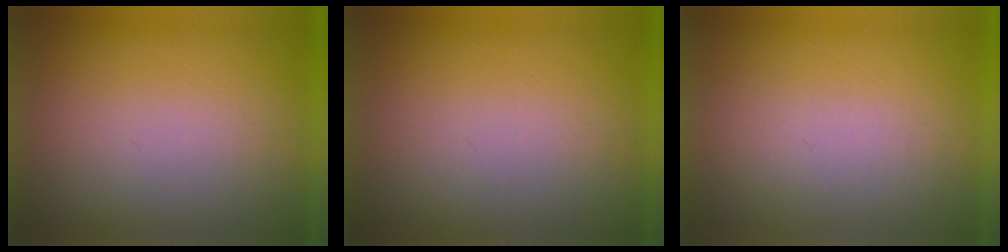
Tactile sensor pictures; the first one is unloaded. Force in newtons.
{"total": 1.2}
{"total": 1.4}